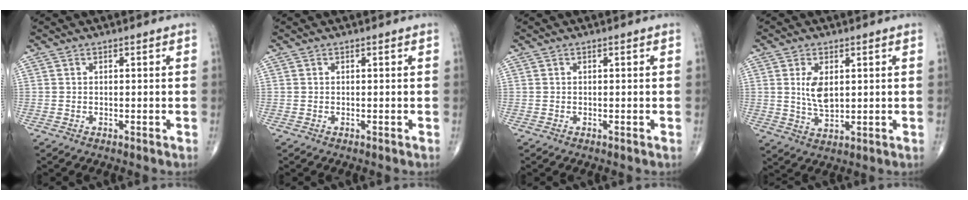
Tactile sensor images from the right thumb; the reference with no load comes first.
{"total": 0.0}
{"total": 0.0}
{"total": 5.8, "force": [1.2, 3.1, 4.8], "torque": [-0.082, -0.012, 0.028]}